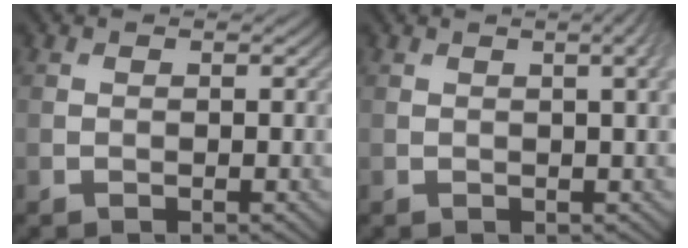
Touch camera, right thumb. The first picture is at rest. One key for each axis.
{"total": 3.1, "fx": 0.8, "fy": 0.7, "fz": 2.9, "tx": -0.033, "ty": 0.011, "tz": 0.004}